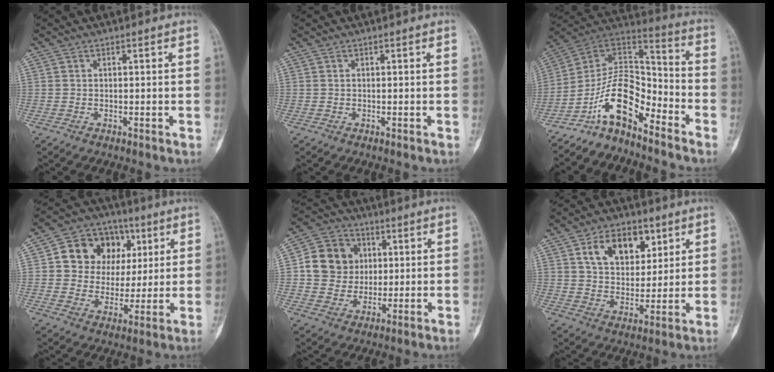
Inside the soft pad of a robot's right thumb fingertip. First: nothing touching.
{"total": 0.0}
{"total": 13.5, "force": [-8.6, 6.1, 8.5], "torque": [-0.126, 0.104, -0.166]}
{"total": 14.7, "force": [4.2, 12.0, 7.4], "torque": [-0.066, 0.007, 0.071]}
{"total": 11.8, "force": [1.8, 10.7, 4.6], "torque": [-0.047, 0.006, 0.029]}
{"total": 12.3, "force": [5.4, 8.0, 7.7], "torque": [-0.082, -0.021, 0.094]}